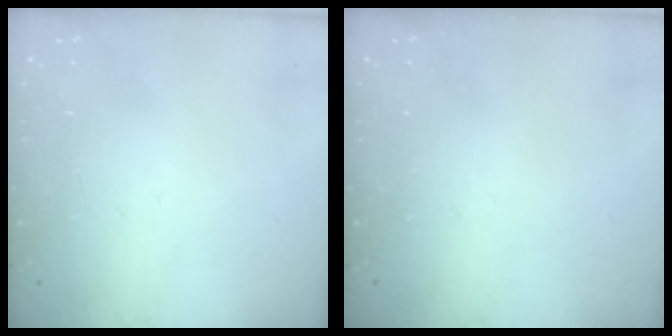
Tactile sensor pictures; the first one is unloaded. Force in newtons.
{"total": 0.0}